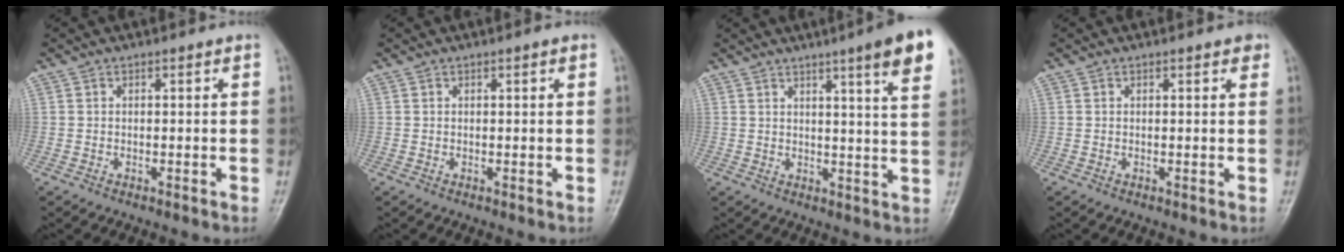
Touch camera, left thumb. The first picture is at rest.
{"total": 0.8, "force": [0.3, 0.0, 0.7], "torque": [-0.013, 0.002, 0.003]}
{"total": 11.1, "force": [6.5, 0.4, 9.0], "torque": [-0.111, -0.029, 0.073]}
{"total": 1.4, "force": [0.8, 0.5, 1.0], "torque": [-0.012, 0.000, 0.006]}